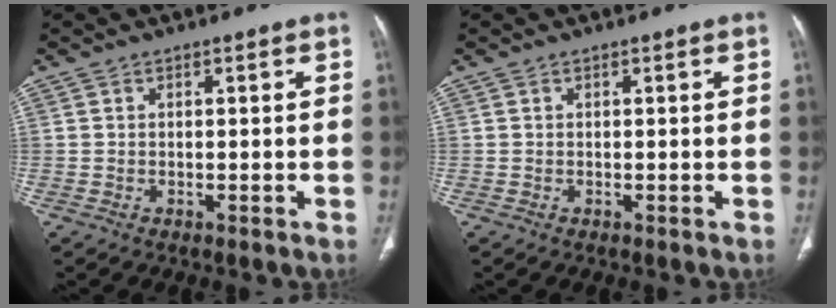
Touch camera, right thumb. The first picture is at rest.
{"total": 0.0}